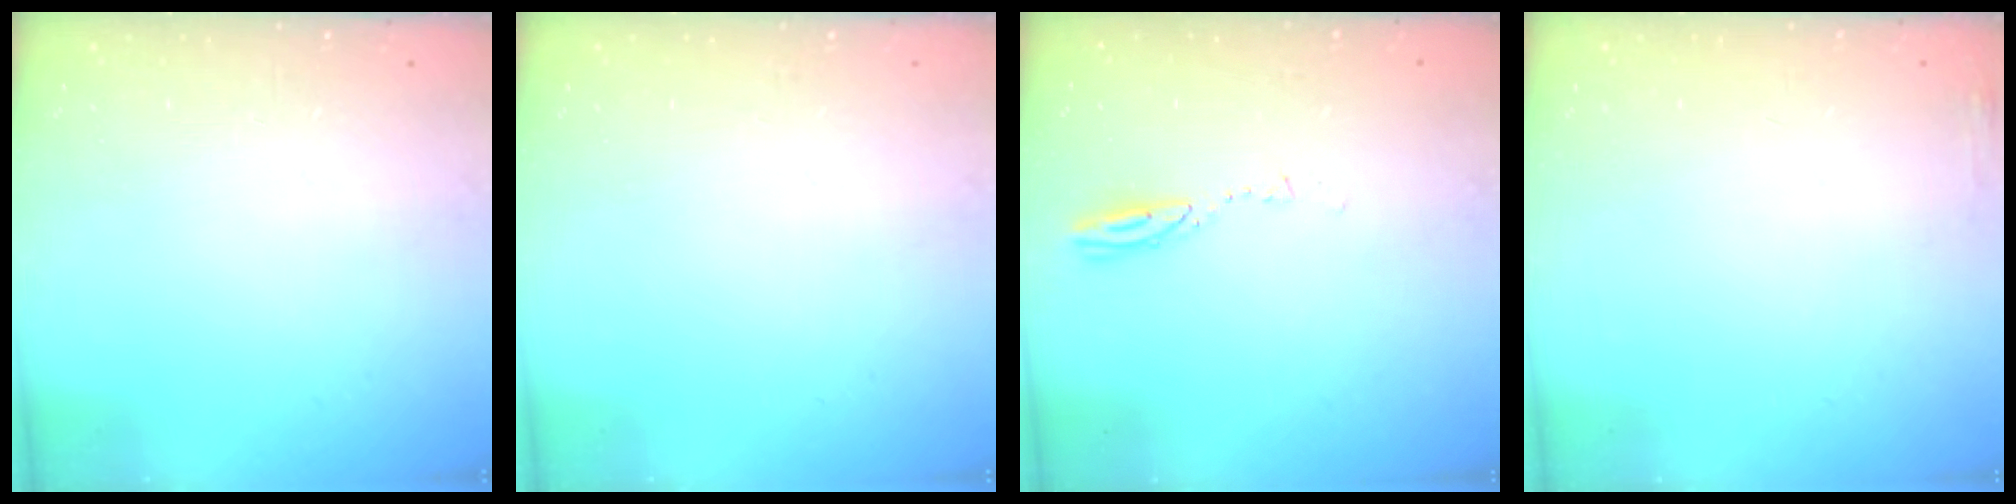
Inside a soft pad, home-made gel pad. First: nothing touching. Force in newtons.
{"total": 0.0}
{"total": 3.2, "press": 3.2, "slide": 0.3}
{"total": 3.5, "press": 3.1, "slide": 1.6}